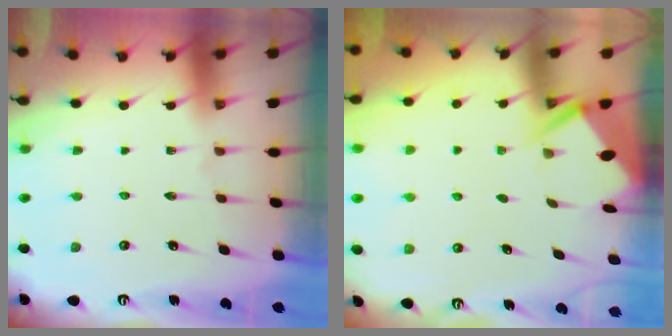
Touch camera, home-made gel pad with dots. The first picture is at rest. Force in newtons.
{"total": 2.9, "press": 2.9, "slide": 0.4}